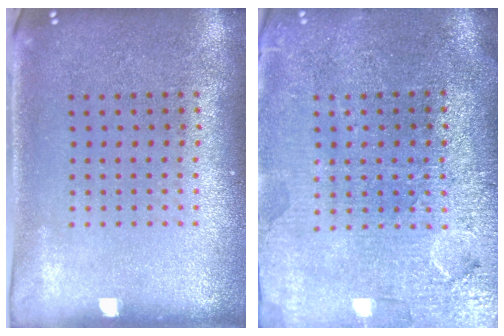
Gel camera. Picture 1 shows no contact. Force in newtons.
{"total": 3.7, "press": 3.4, "slide": 1.4}